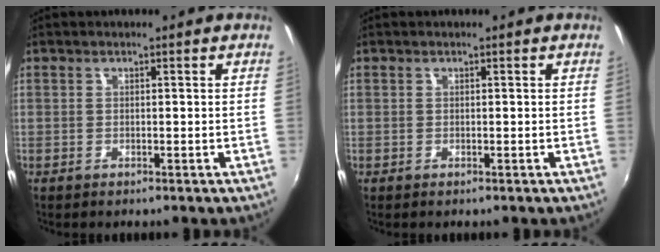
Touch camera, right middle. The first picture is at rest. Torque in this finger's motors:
{"motor_torque": [0.20, -0.17, 0.02, 0.00]}